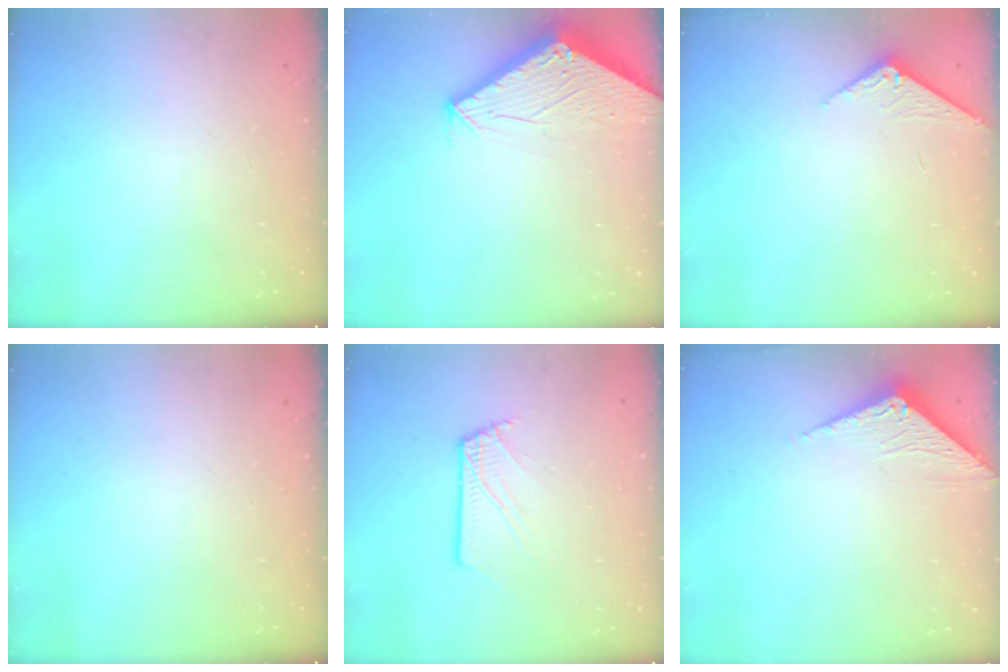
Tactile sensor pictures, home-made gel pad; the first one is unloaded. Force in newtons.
{"total": 2.8, "press": 2.8, "slide": 0.1}
{"total": 2.4, "press": 2.4, "slide": 0.3}
{"total": 0.0}
{"total": 2.4, "press": 2.4, "slide": 0.1}
{"total": 3.4, "press": 3.4, "slide": 0.3}